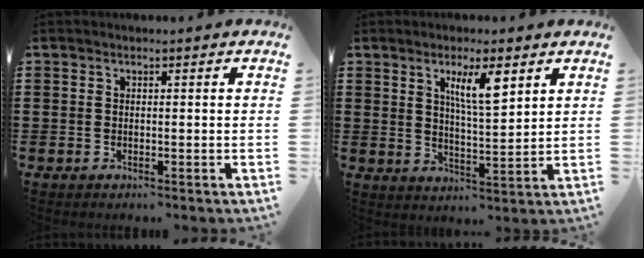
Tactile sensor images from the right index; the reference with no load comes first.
{"total": 6.5, "force": [3.4, 1.6, 5.4], "torque": [-0.107, 0.004, 0.055]}